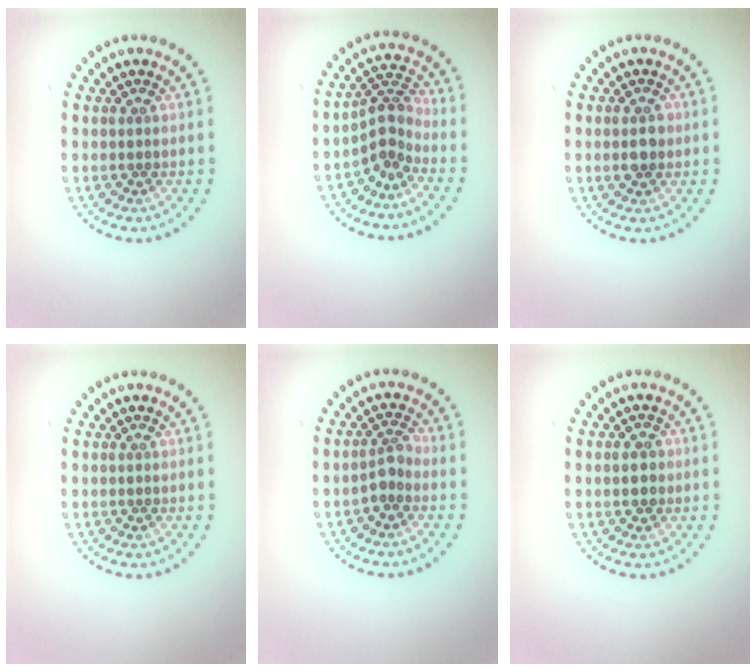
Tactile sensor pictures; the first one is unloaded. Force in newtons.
{"total": 2.7, "press": 1.9, "slide": 1.9}
{"total": 2.4, "press": 2.4, "slide": 0.1}
{"total": 0.0}
{"total": 1.8, "press": 1.5, "slide": 1.0}
{"total": 1.6, "press": 1.6, "slide": 0.3}